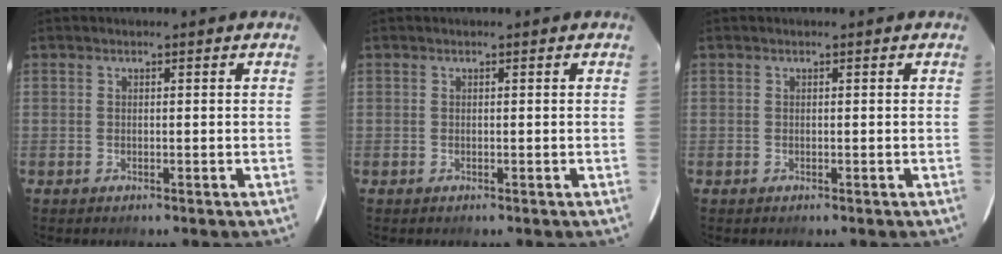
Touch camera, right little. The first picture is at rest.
{"total": 0.0}
{"total": 0.0}